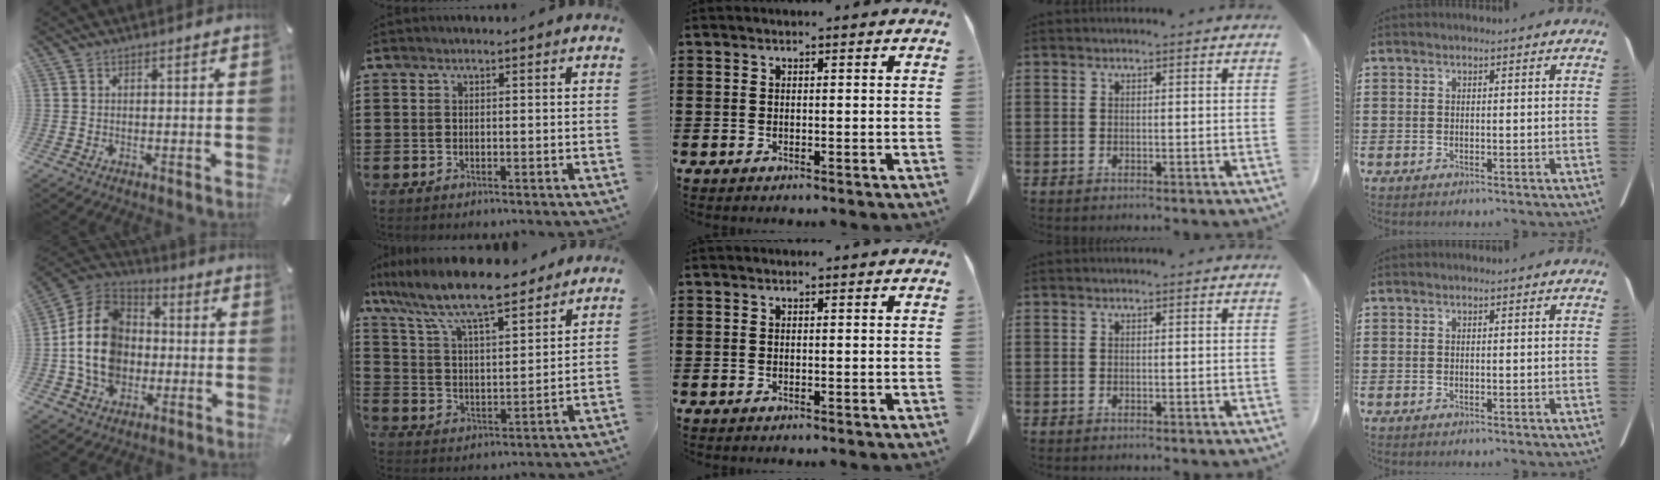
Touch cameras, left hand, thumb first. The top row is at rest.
{"thumb": {"total": 15.0, "force": [-2.4, 12.6, 7.8], "torque": [-0.189, 0.021, -0.042]}, "index": {"total": 9.3, "force": [7.9, 1.2, 4.6], "torque": [-0.121, -0.042, 0.134]}}